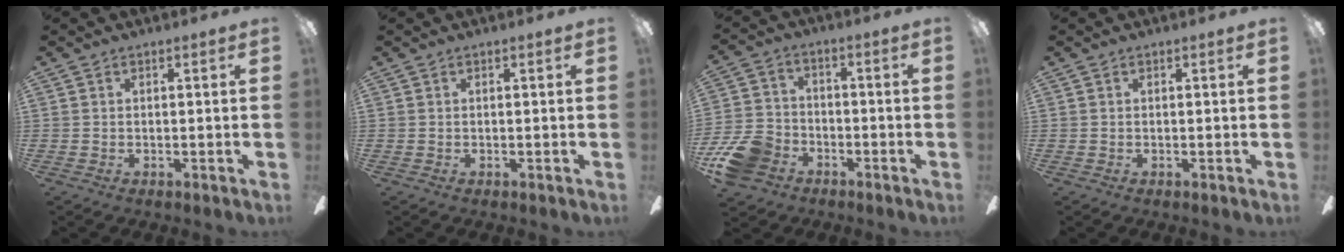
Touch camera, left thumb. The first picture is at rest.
{"total": 0.0}
{"total": 11.3, "force": [-6.2, 8.0, 5.1], "torque": [-0.117, 0.047, -0.113]}
{"total": 0.0}